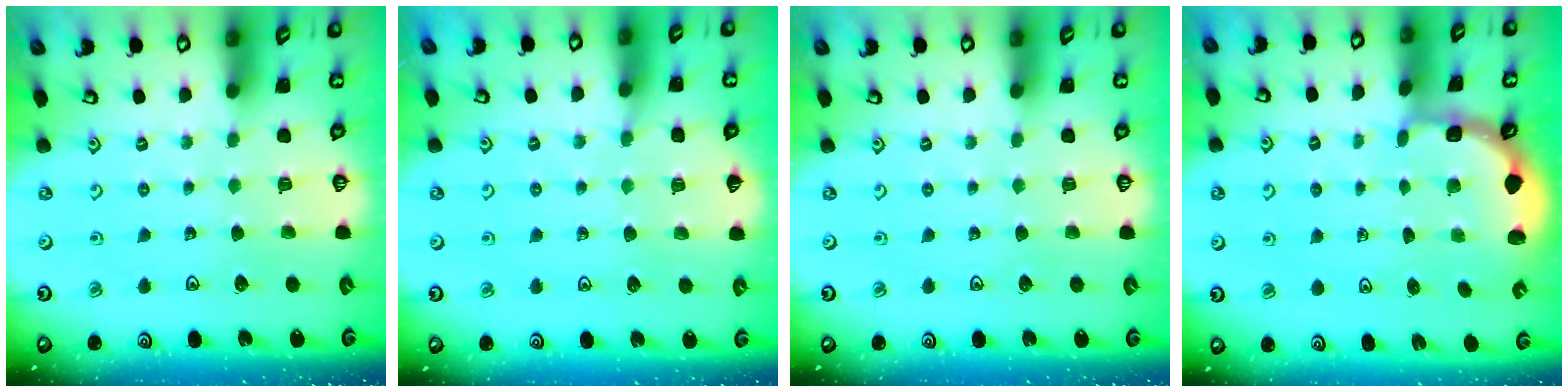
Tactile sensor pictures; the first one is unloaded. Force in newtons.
{"total": 5.6, "press": 5.5, "slide": 0.7}
{"total": 0.0}
{"total": 1.7, "press": 1.4, "slide": 0.9}